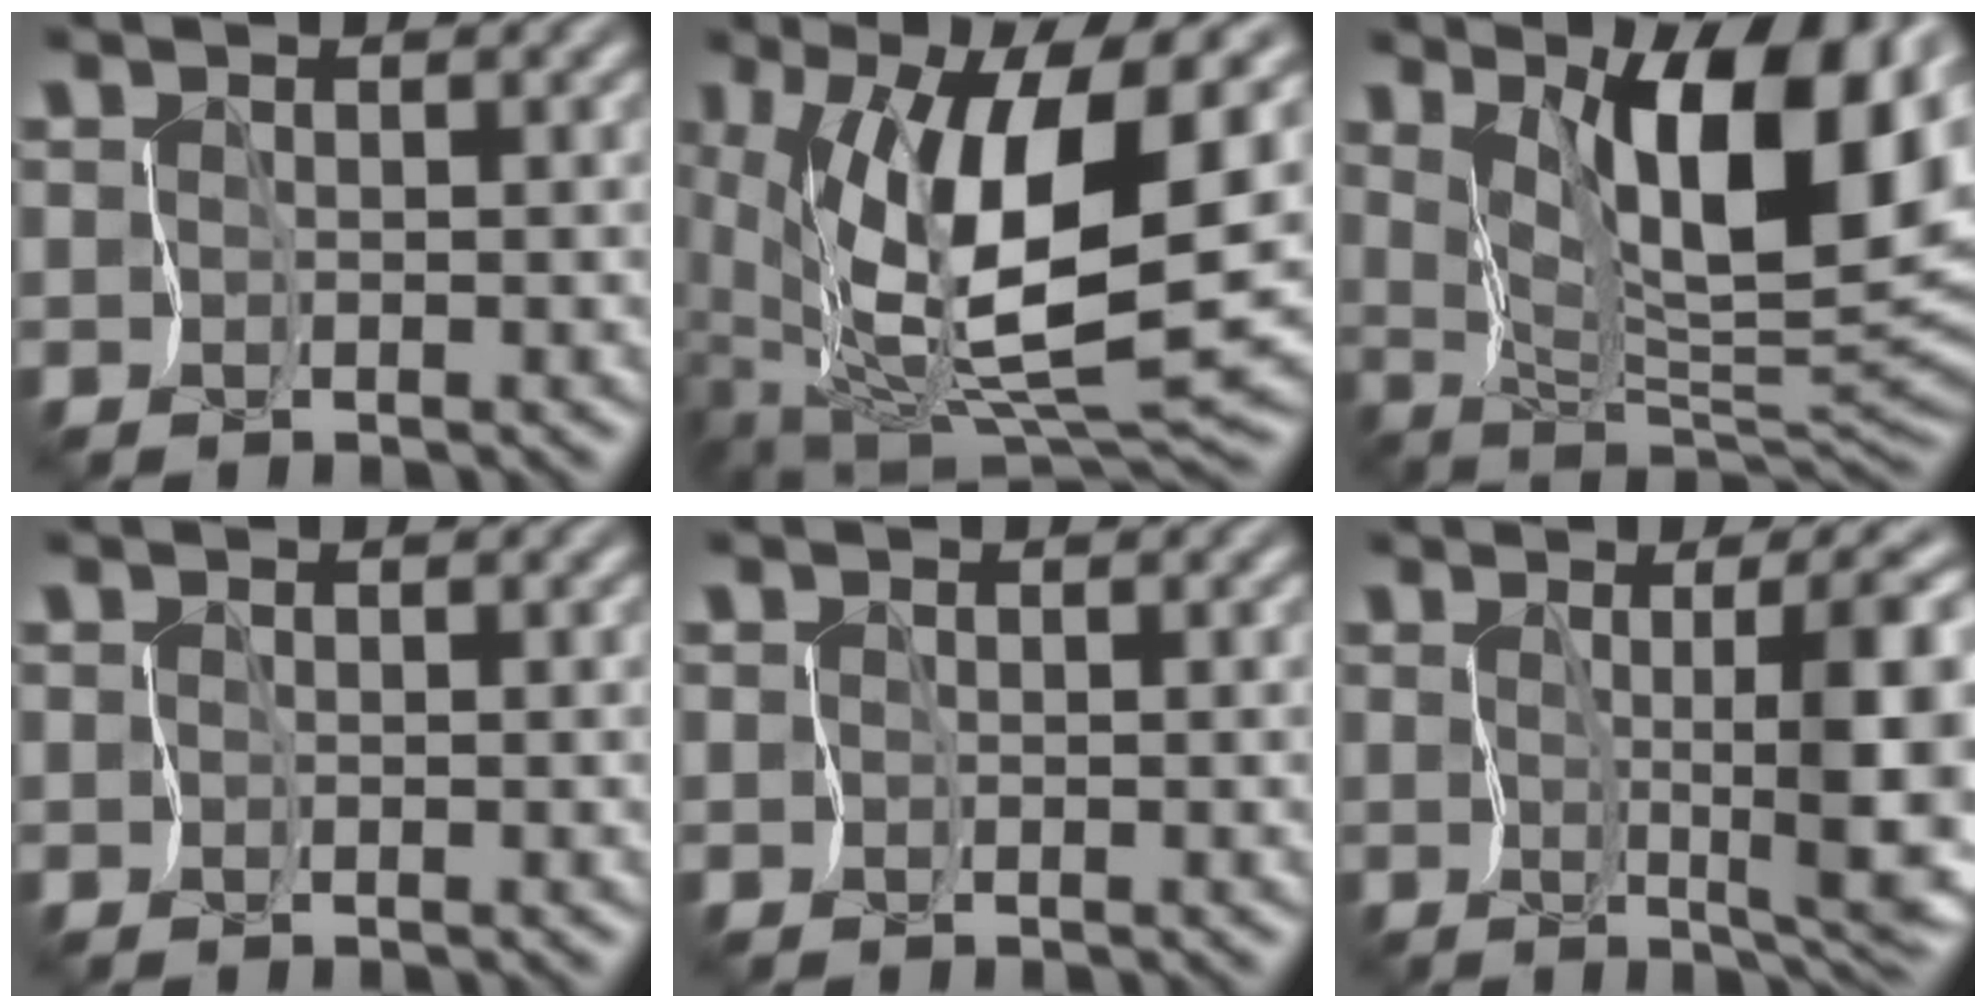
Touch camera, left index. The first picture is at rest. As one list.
[{"total": 12.7, "force": [1.8, 4.3, 11.8], "torque": [-0.215, -0.020, 0.034]}, {"total": 11.9, "force": [5.5, 3.5, 10.0], "torque": [-0.136, -0.008, 0.091]}, {"total": 0.0}, {"total": 0.0}, {"total": 9.0, "force": [1.0, 1.5, 8.8], "torque": [-0.122, -0.003, 0.022]}]